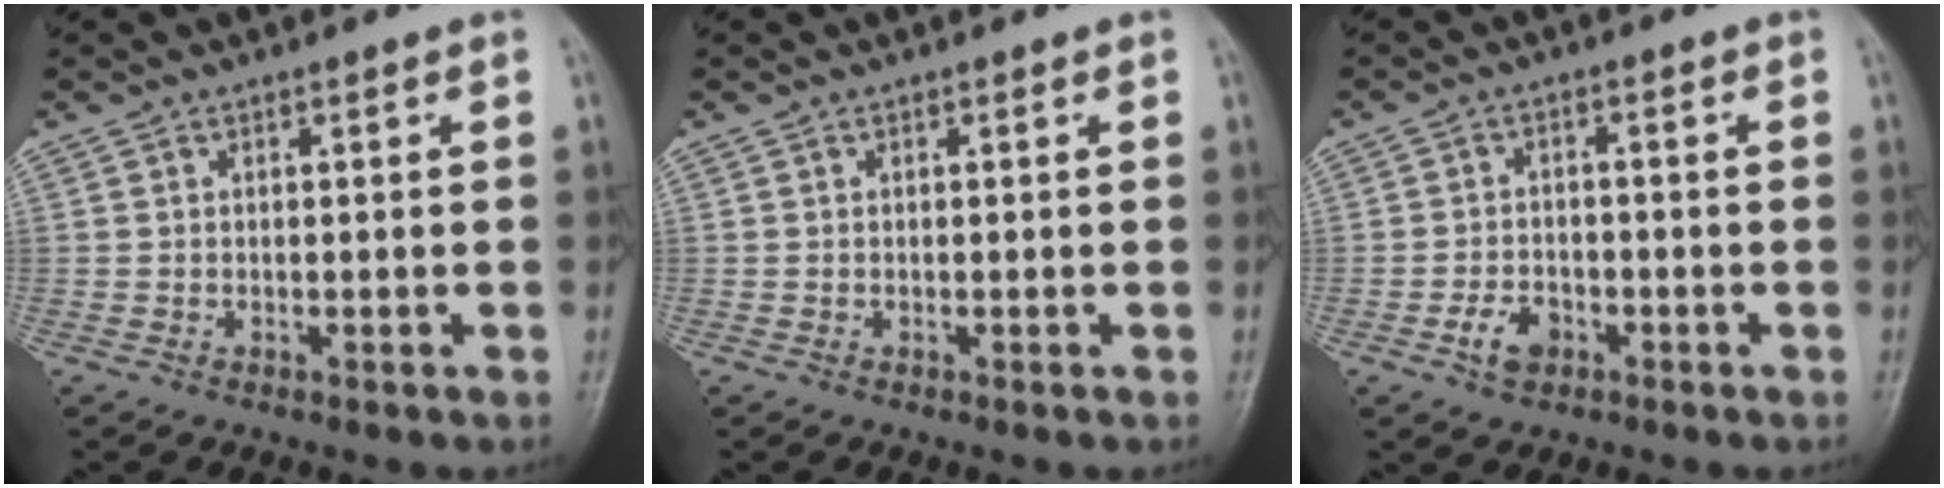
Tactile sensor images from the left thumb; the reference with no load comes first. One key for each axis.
{"total": 0.0}
{"total": 4.6, "fx": -2.2, "fy": 3.1, "fz": 2.5, "tx": -0.035, "ty": 0.015, "tz": -0.039}